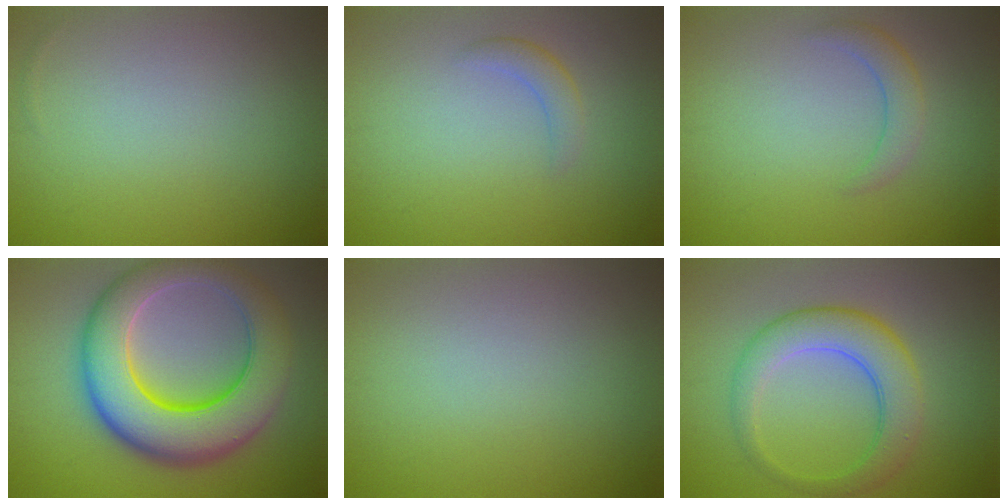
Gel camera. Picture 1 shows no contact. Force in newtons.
{"total": 1.6, "press": 1.6, "slide": 0.0}
{"total": 2.0, "press": 2.0, "slide": 0.0}
{"total": 10.8, "press": 10.8, "slide": 0.4}
{"total": 0.0}
{"total": 5.1, "press": 5.1, "slide": 0.2}